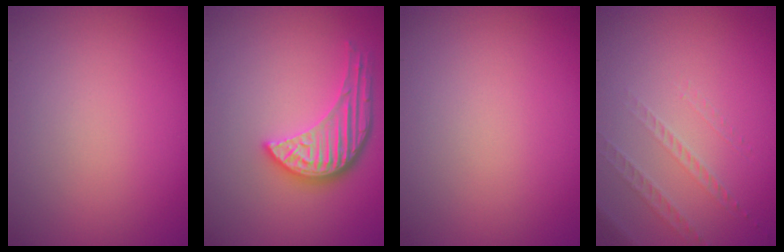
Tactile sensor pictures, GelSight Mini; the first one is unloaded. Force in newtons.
{"total": 4.5, "press": 3.7, "slide": 2.6}
{"total": 0.0}
{"total": 1.3, "press": 0.9, "slide": 0.9}